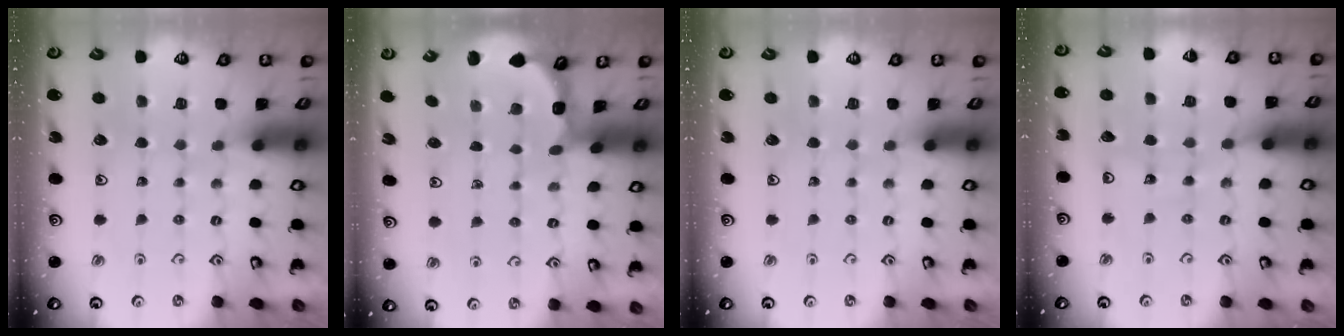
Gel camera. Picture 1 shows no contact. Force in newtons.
{"total": 1.9, "press": 1.9, "slide": 0.3}
{"total": 0.0}
{"total": 6.9, "press": 6.9, "slide": 0.9}